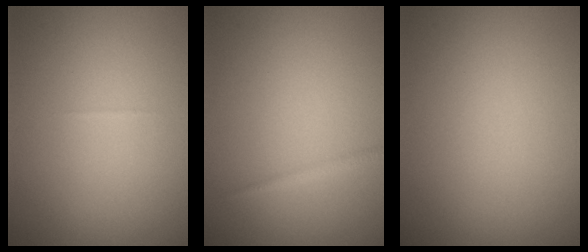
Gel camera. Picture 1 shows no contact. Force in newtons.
{"total": 0.7, "press": 0.7, "slide": 0.0}
{"total": 0.0}